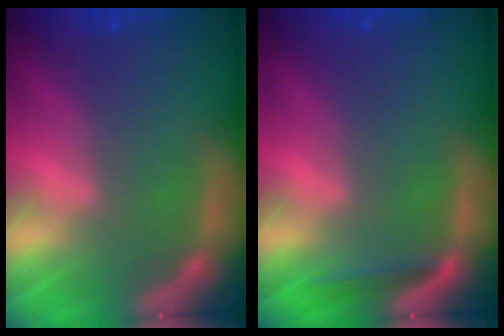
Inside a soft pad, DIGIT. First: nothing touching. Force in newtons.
{"total": 1.4}